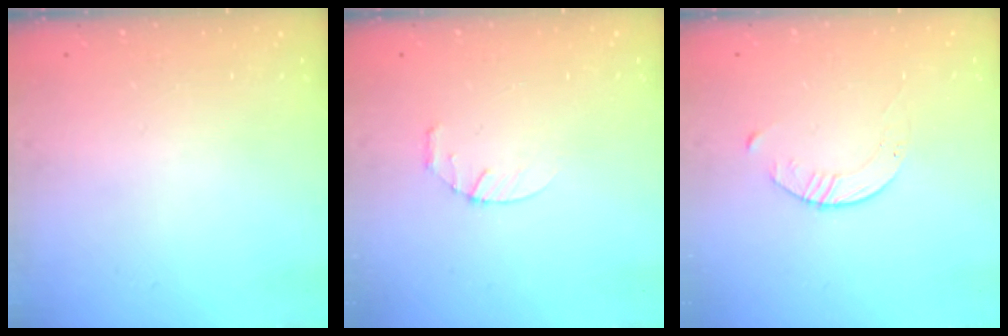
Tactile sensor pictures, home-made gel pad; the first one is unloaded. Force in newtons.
{"total": 2.8, "press": 2.8, "slide": 0.4}
{"total": 3.9, "press": 3.9, "slide": 0.4}